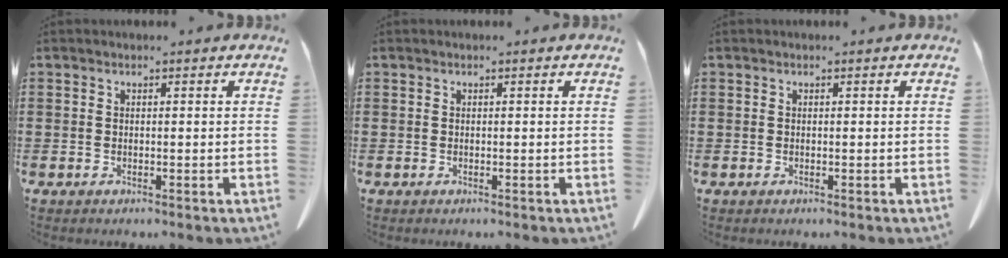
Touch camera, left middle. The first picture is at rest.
{"total": 0.0}
{"total": 0.0}